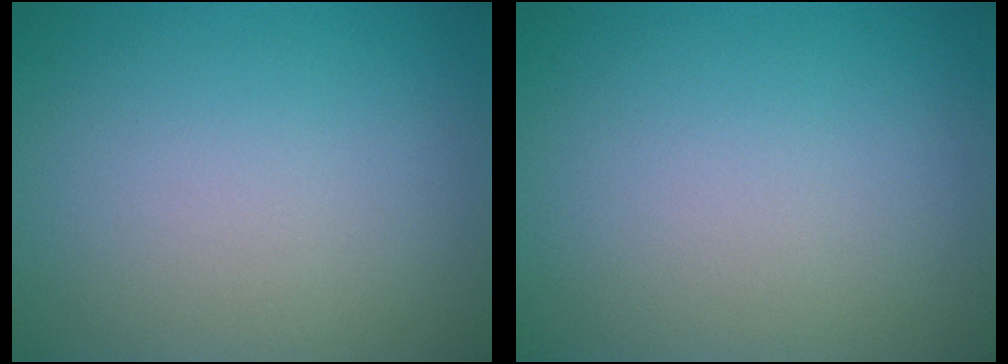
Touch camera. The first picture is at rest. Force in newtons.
{"total": 0.0}